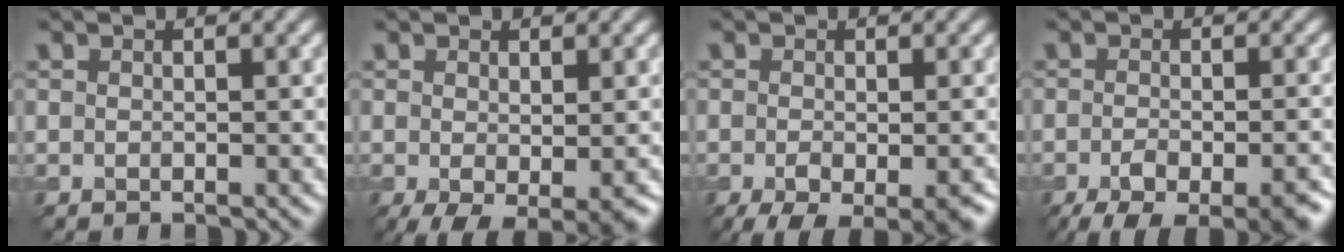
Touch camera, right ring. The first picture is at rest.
{"total": 3.3, "force": [-1.0, 1.2, 2.9], "torque": [-0.050, -0.012, -0.013]}
{"total": 5.5, "force": [-3.0, 1.9, 4.3], "torque": [-0.064, -0.012, -0.041]}
{"total": 7.6, "force": [-4.6, 2.7, 5.5], "torque": [-0.082, -0.018, -0.067]}